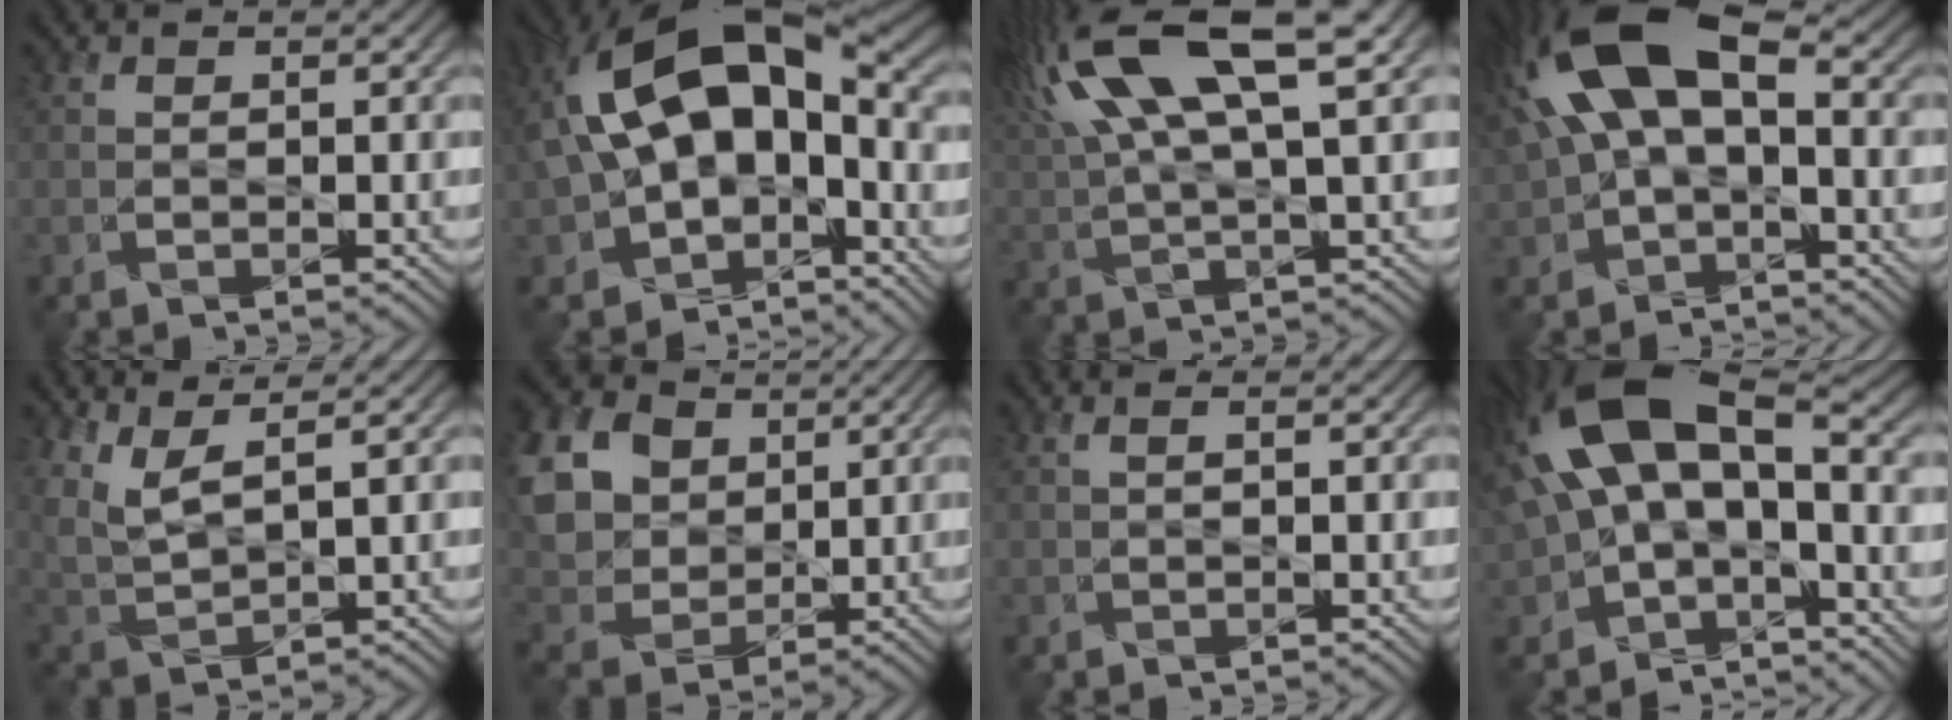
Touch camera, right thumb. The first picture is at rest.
{"total": 18.2, "force": [0.8, 11.1, 14.4], "torque": [-0.284, -0.003, 0.025]}
{"total": 16.0, "force": [7.2, 4.5, 13.5], "torque": [-0.305, 0.023, 0.137]}
{"total": 14.8, "force": [2.3, 8.1, 12.2], "torque": [-0.270, 0.020, 0.036]}
{"total": 6.4, "force": [4.3, 1.7, 4.4], "torque": [-0.110, 0.003, 0.093]}
{"total": 12.7, "force": [4.3, 9.7, 6.9], "torque": [-0.218, 0.024, 0.084]}
{"total": 0.6, "force": [0.0, -0.1, 0.6], "torque": [-0.017, 0.007, -0.002]}
{"total": 15.4, "force": [1.0, 8.9, 12.6], "torque": [-0.267, 0.010, 0.019]}